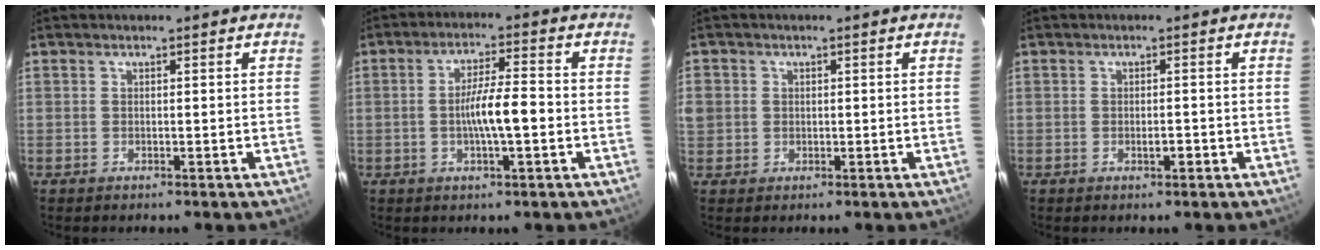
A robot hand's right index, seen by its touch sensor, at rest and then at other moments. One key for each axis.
{"total": 6.6, "fx": -1.2, "fy": 0.7, "fz": 6.5, "tx": -0.121, "ty": 0.006, "tz": -0.022}
{"total": 5.3, "fx": 0.6, "fy": 4.9, "fz": 1.9, "tx": -0.070, "ty": 0.014, "tz": 0.018}
{"total": 1.5, "fx": -0.6, "fy": 0.5, "fz": 1.3, "tx": -0.022, "ty": 0.001, "tz": -0.009}